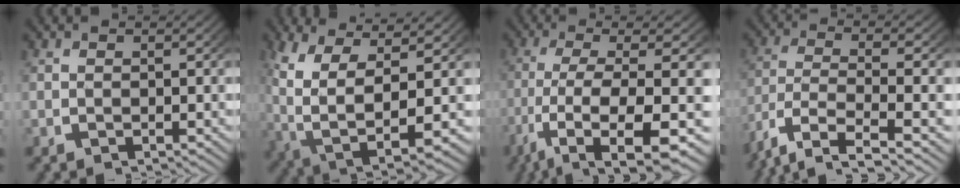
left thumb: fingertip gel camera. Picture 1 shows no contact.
{"total": 11.9, "force": [-0.4, 7.0, 9.6], "torque": [-0.211, -0.049, 0.022]}
{"total": 12.5, "force": [-3.8, 6.0, 10.3], "torque": [-0.221, -0.053, -0.024]}
{"total": 8.6, "force": [-2.9, 4.7, 6.6], "torque": [-0.166, -0.036, -0.023]}